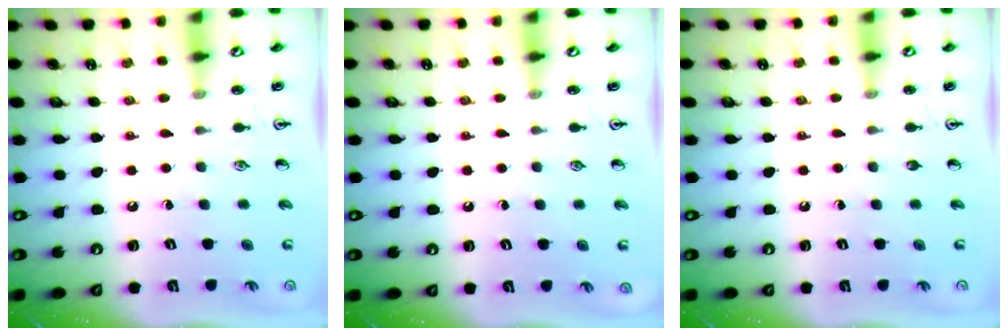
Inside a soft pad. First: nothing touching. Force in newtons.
{"total": 0.0}
{"total": 0.0}